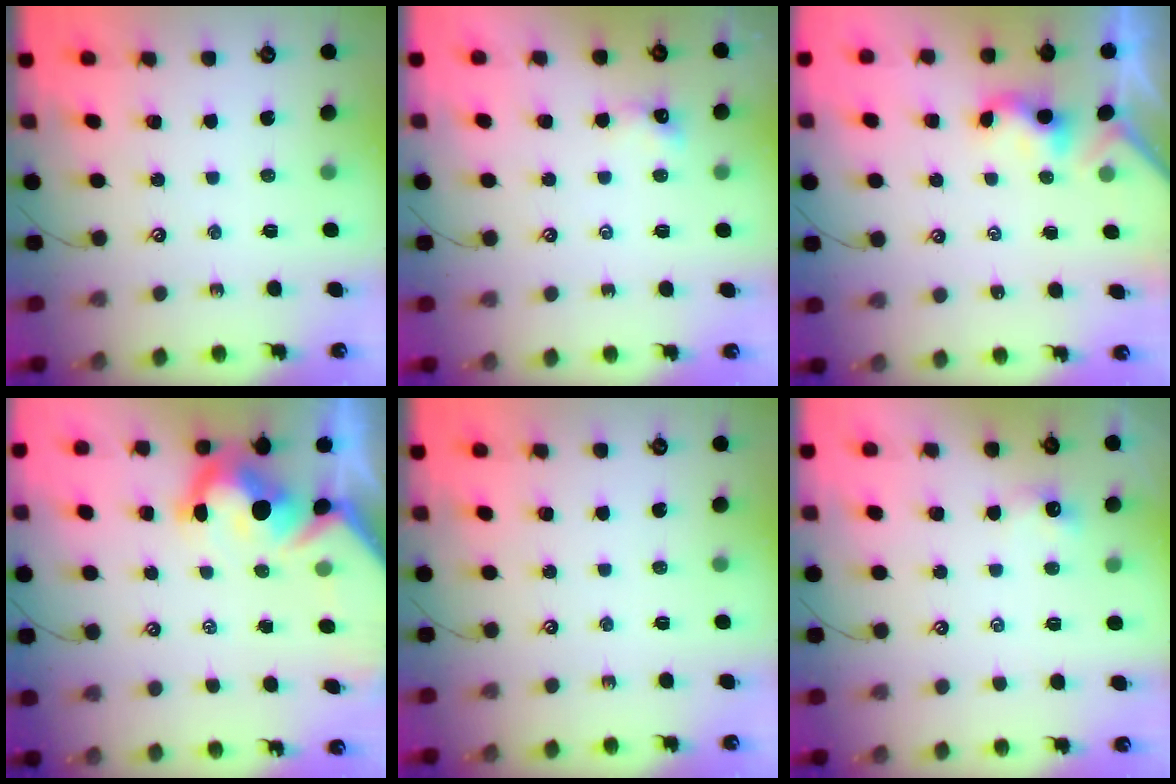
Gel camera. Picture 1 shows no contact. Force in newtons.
{"total": 0.8, "press": 0.8, "slide": 0.3}
{"total": 1.1, "press": 1.1, "slide": 0.2}
{"total": 11.7, "press": 11.6, "slide": 1.7}
{"total": 0.0}
{"total": 0.0}